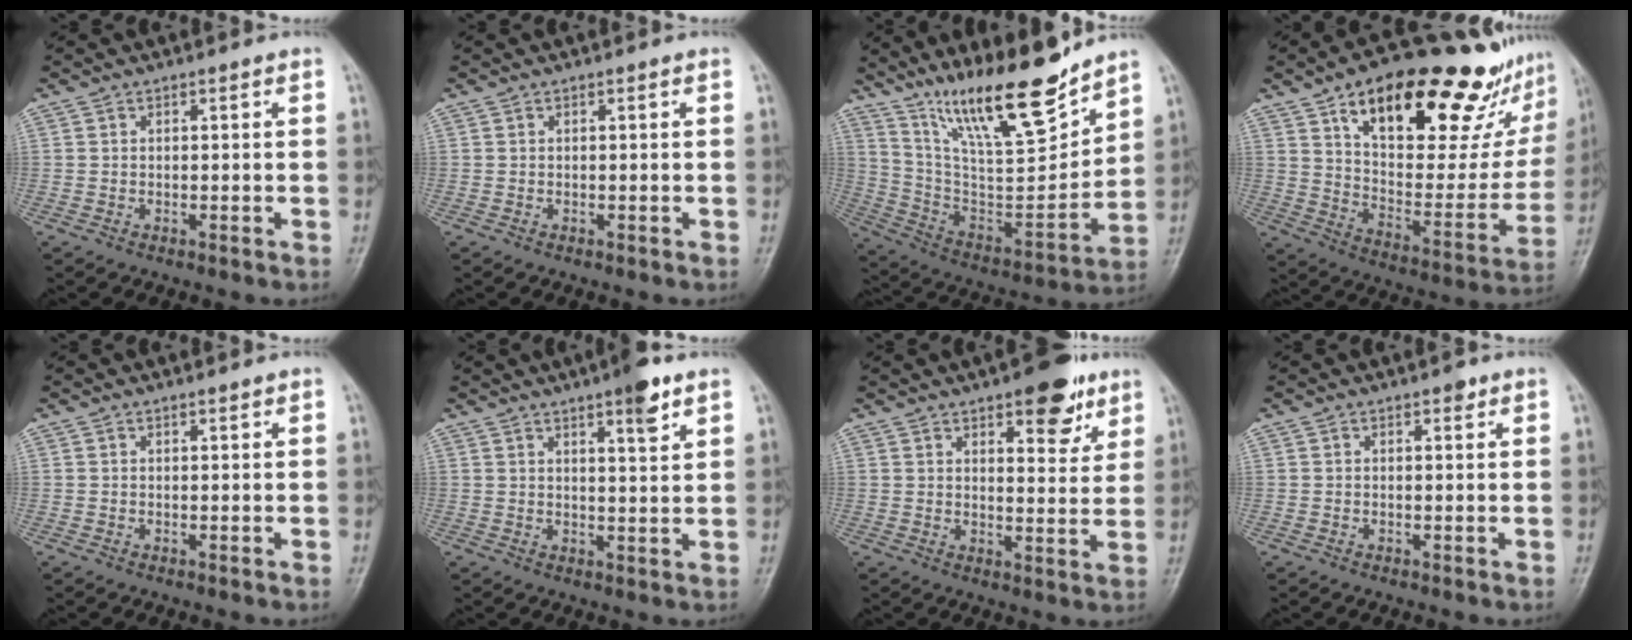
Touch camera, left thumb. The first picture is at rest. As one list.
[{"total": 0.0}, {"total": 21.7, "force": [16.1, 4.8, 13.7], "torque": [-0.193, -0.089, 0.290]}, {"total": 32.1, "force": [19.5, 12.7, 22.1], "torque": [-0.277, -0.044, 0.301]}, {"total": 0.6, "force": [0.5, 0.2, 0.4], "torque": [-0.008, -0.003, 0.007]}, {"total": 6.4, "force": [4.0, 1.3, 4.8], "torque": [-0.062, -0.021, 0.055]}, {"total": 10.8, "force": [6.5, 4.4, 7.4], "torque": [-0.065, -0.031, 0.087]}, {"total": 1.4, "force": [0.8, 0.7, 0.8], "torque": [-0.004, -0.001, 0.008]}]